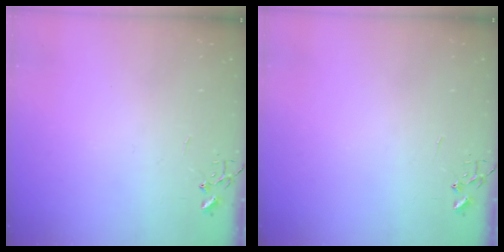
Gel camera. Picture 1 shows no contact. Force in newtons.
{"total": 0.0}